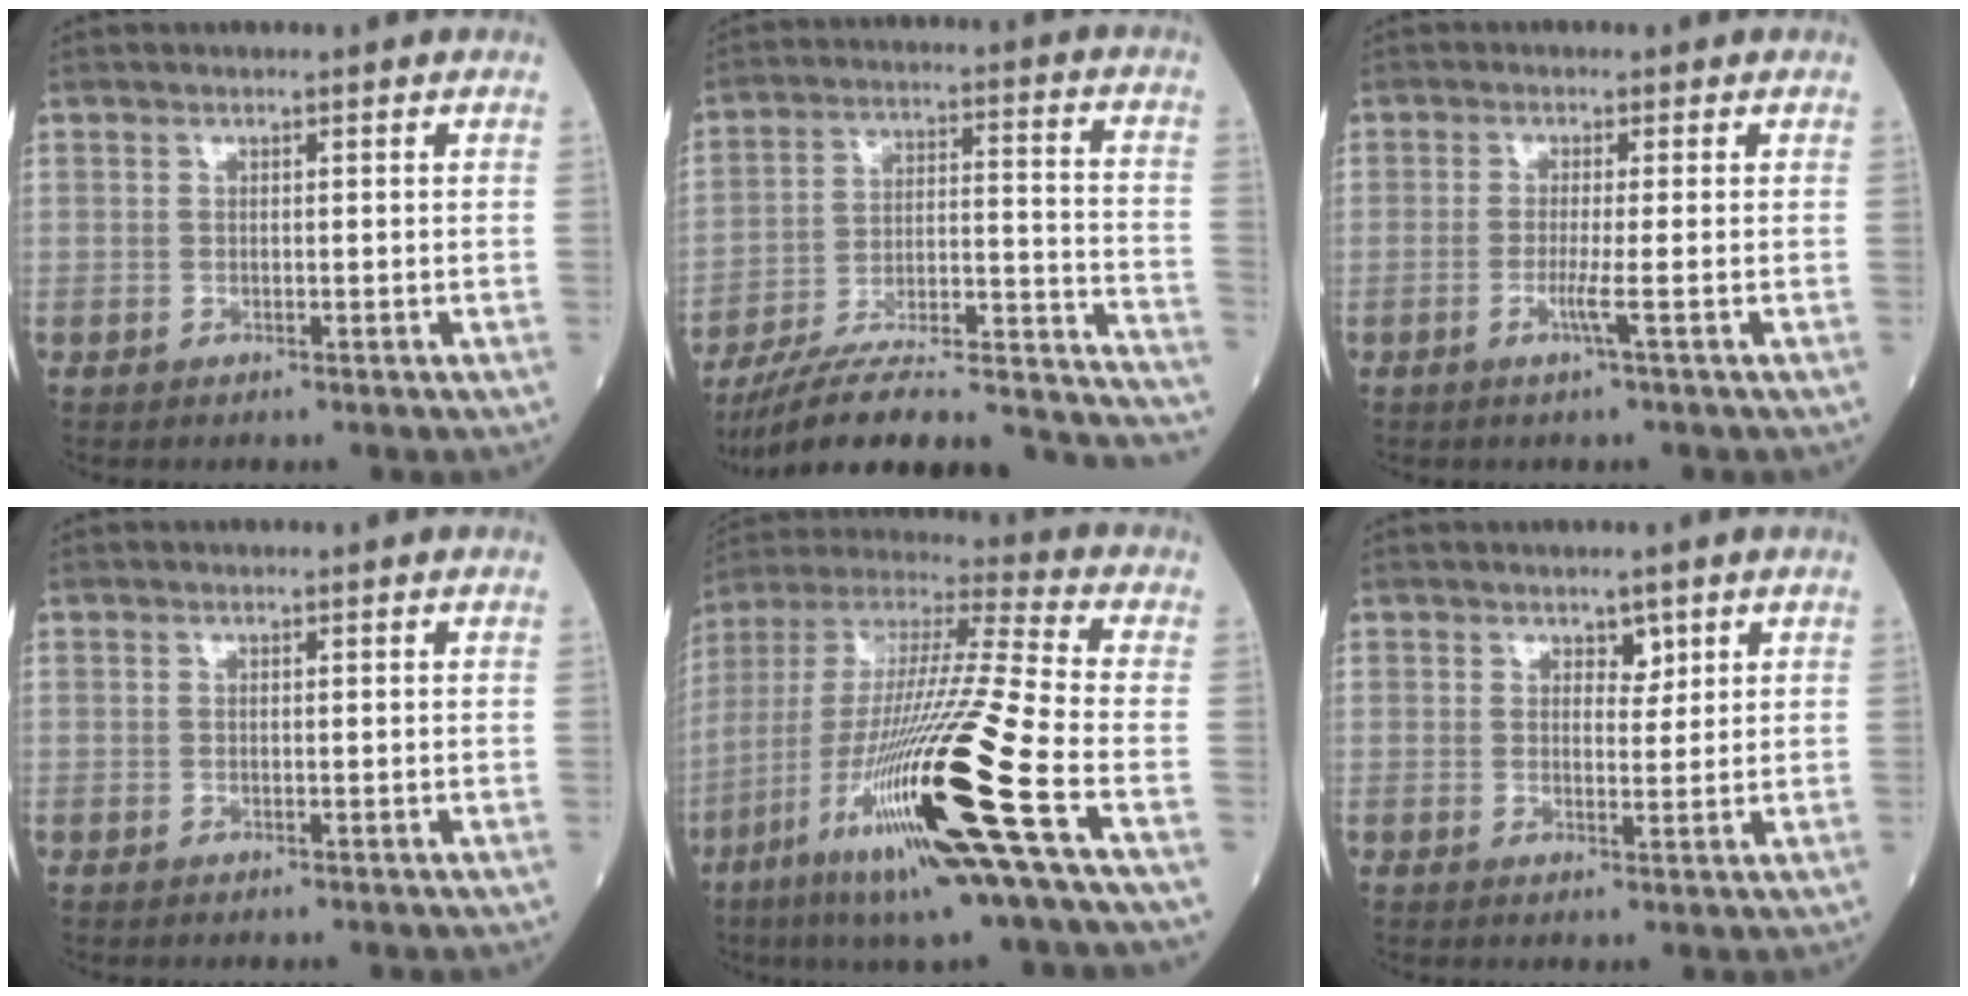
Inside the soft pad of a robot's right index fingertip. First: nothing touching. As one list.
[{"total": 27.9, "force": [-24.9, 2.4, 12.2], "torque": [-0.109, 0.009, -0.359]}, {"total": 2.3, "force": [-0.8, -0.8, 2.0], "torque": [-0.047, -0.005, -0.016]}, {"total": 0.0}, {"total": 24.8, "force": [-9.8, -0.1, 22.7], "torque": [-0.452, -0.051, -0.186]}, {"total": 2.1, "force": [1.4, 1.2, 1.1], "torque": [-0.011, 0.000, 0.022]}]